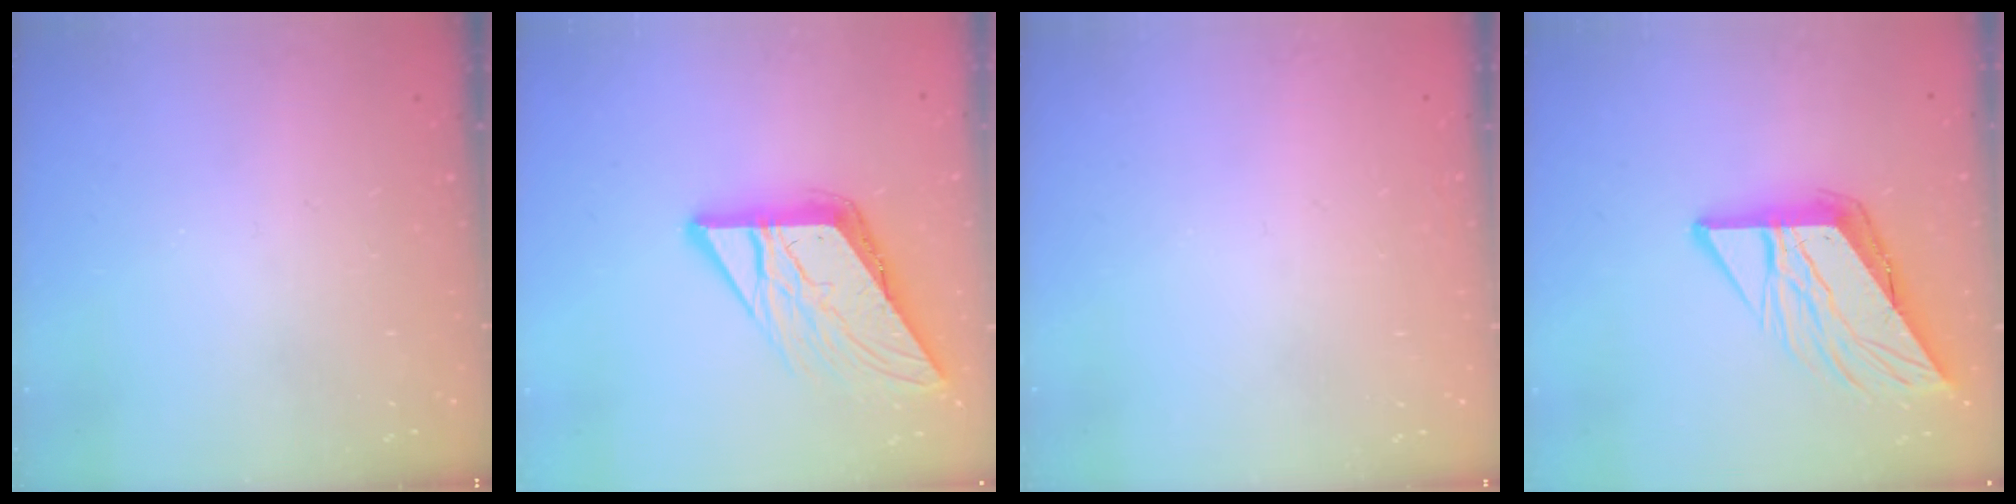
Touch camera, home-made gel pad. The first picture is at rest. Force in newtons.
{"total": 11.5, "press": 11.4, "slide": 1.1}
{"total": 1.6, "press": 1.6, "slide": 0.1}
{"total": 12.2, "press": 12.2, "slide": 1.4}